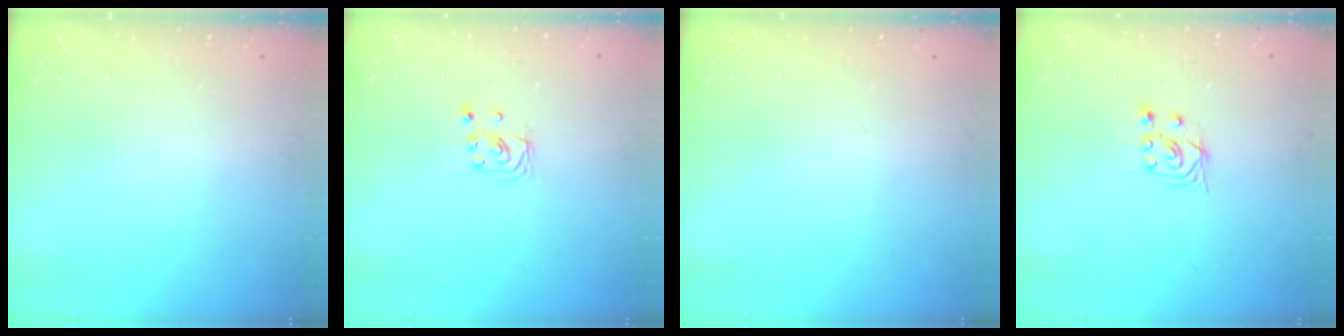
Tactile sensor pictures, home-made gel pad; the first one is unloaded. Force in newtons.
{"total": 2.2, "press": 2.2, "slide": 0.2}
{"total": 0.0}
{"total": 2.5, "press": 2.2, "slide": 1.2}